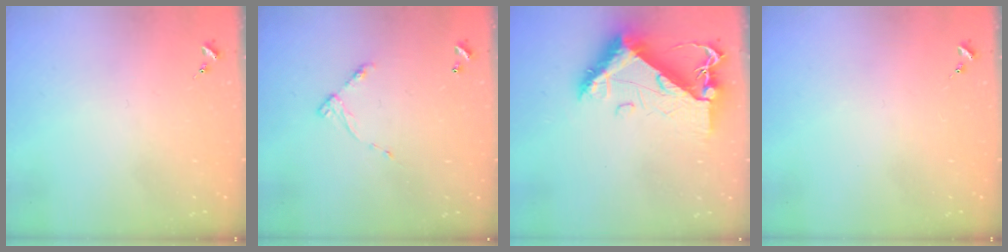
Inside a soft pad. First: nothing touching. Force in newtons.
{"total": 5.9, "press": 5.9, "slide": 0.4}
{"total": 11.3, "press": 11.3, "slide": 1.2}
{"total": 0.0}